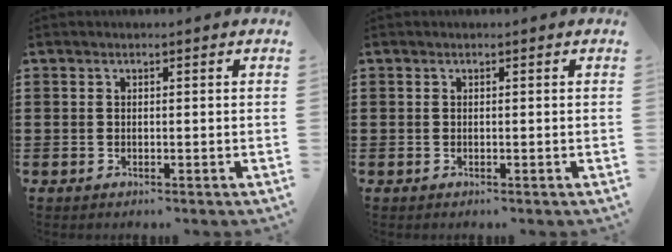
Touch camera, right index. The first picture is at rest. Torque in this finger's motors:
{"motor_torque": [-0.03, 0.05, 0.00, -0.01]}